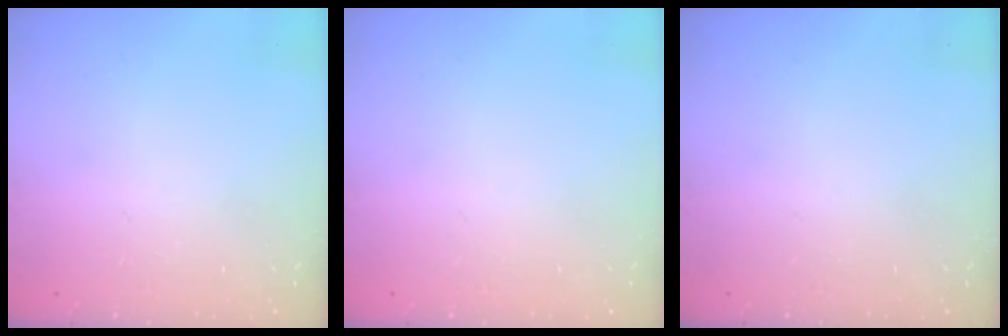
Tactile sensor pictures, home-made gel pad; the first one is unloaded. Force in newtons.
{"total": 0.0}
{"total": 0.0}